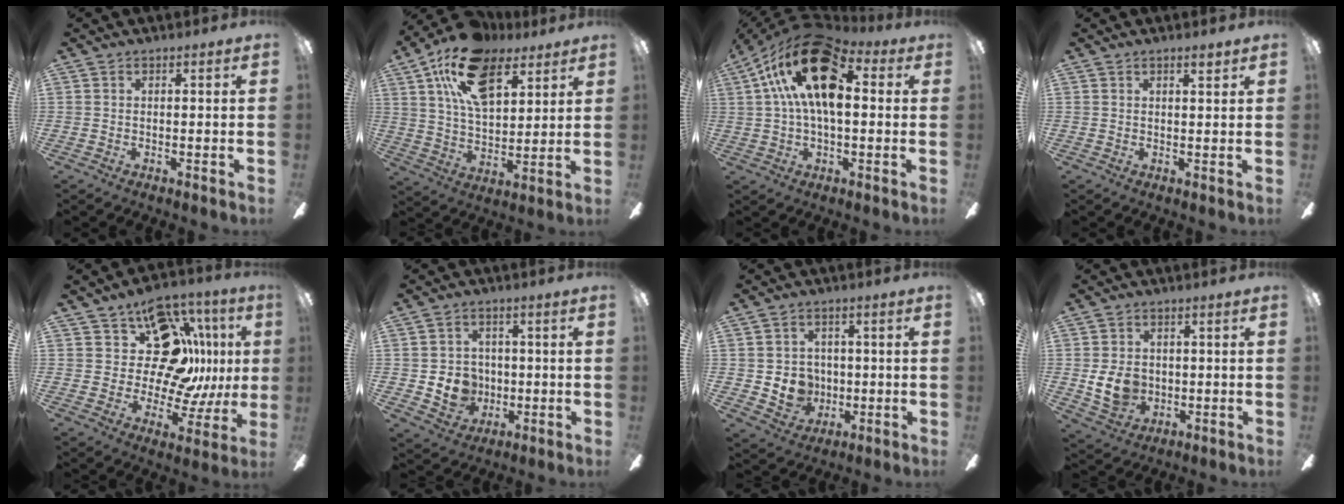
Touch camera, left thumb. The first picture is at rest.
{"total": 19.5, "force": [10.9, 10.4, 12.4], "torque": [-0.216, -0.030, 0.194]}
{"total": 21.3, "force": [7.4, 11.1, 16.7], "torque": [-0.288, -0.013, 0.123]}
{"total": 2.0, "force": [1.5, 0.4, 1.3], "torque": [-0.020, -0.004, 0.025]}
{"total": 19.3, "force": [6.8, 12.5, 13.0], "torque": [-0.200, -0.039, 0.125]}
{"total": 8.1, "force": [-0.6, 7.5, 2.9], "torque": [-0.069, 0.010, -0.004]}
{"total": 7.6, "force": [-0.2, 7.2, 2.6], "torque": [-0.058, 0.010, 0.005]}
{"total": 9.2, "force": [-0.2, 7.5, 5.3], "torque": [-0.117, 0.011, -0.001]}